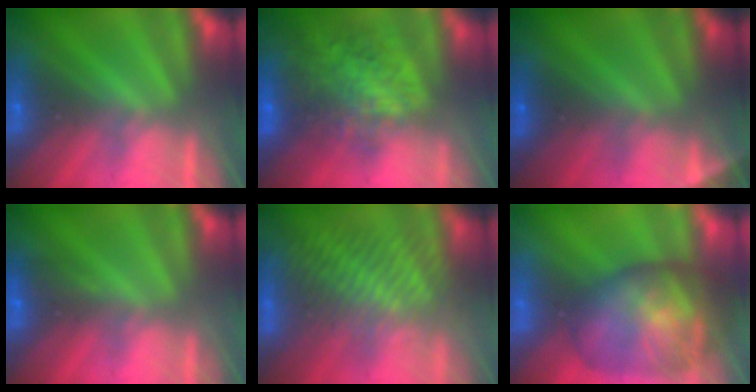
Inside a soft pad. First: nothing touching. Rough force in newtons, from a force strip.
{"total": 5.8}
{"total": 2.8}
{"total": 2.9}
{"total": 3.3}
{"total": 10.3}